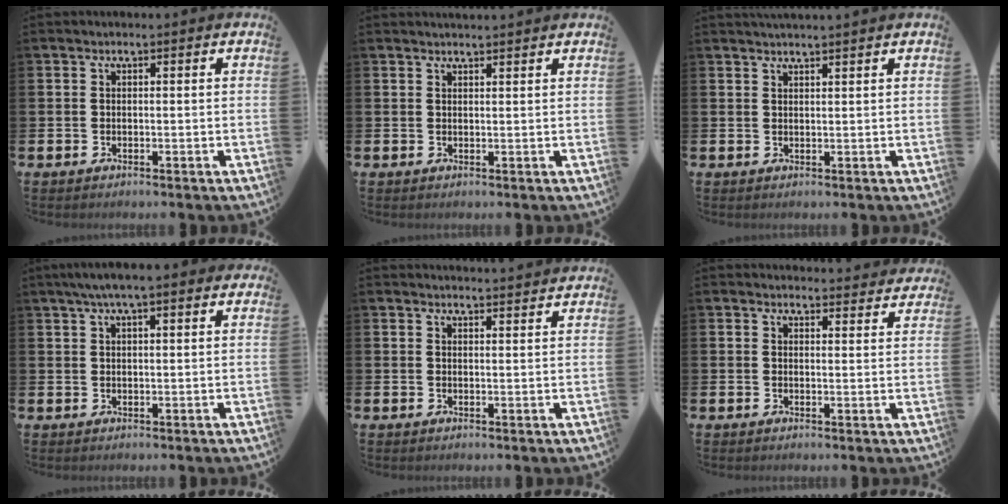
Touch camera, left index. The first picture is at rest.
{"total": 1.6, "force": [1.6, 0.0, 0.0], "torque": [0.011, -0.009, 0.026]}
{"total": 1.7, "force": [1.7, -0.2, 0.1], "torque": [0.003, -0.008, 0.030]}
{"total": 3.9, "force": [2.7, 0.8, 2.7], "torque": [-0.048, 0.001, 0.046]}
{"total": 2.3, "force": [2.3, -0.1, -0.1], "torque": [0.011, -0.019, 0.039]}
{"total": 2.9, "force": [2.9, 0.4, -0.1], "torque": [0.010, -0.021, 0.050]}